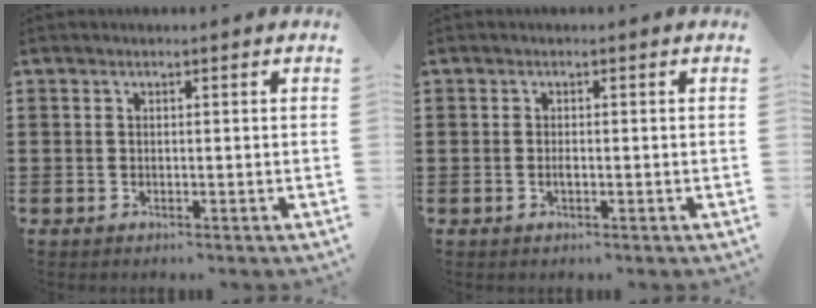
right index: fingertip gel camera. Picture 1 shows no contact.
{"total": 0.8, "force": [-0.2, 0.2, 0.7], "torque": [-0.015, -0.005, -0.003]}